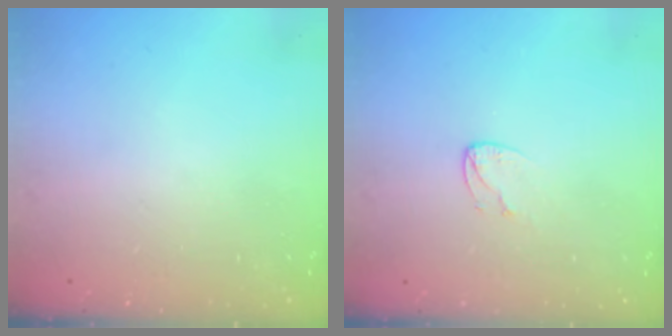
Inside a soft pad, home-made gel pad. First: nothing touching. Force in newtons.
{"total": 4.0, "press": 4.0, "slide": 0.4}